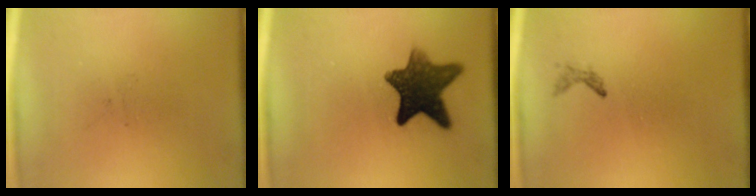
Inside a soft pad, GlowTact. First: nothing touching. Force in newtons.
{"total": 10.3}
{"total": 0.7}